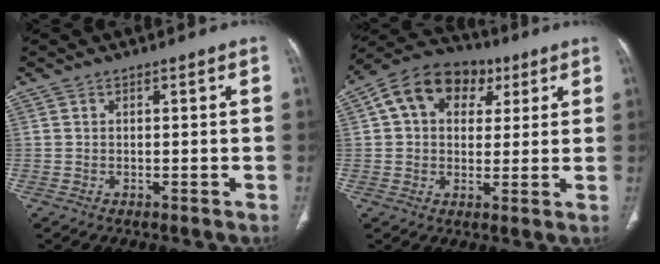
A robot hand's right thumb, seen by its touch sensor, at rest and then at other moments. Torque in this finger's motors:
{"motor_torque": [-0.82, 1.07, 0.51, -0.46, 0.21]}